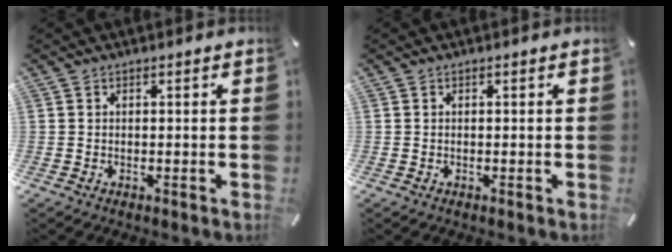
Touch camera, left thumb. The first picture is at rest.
{"total": 0.0}